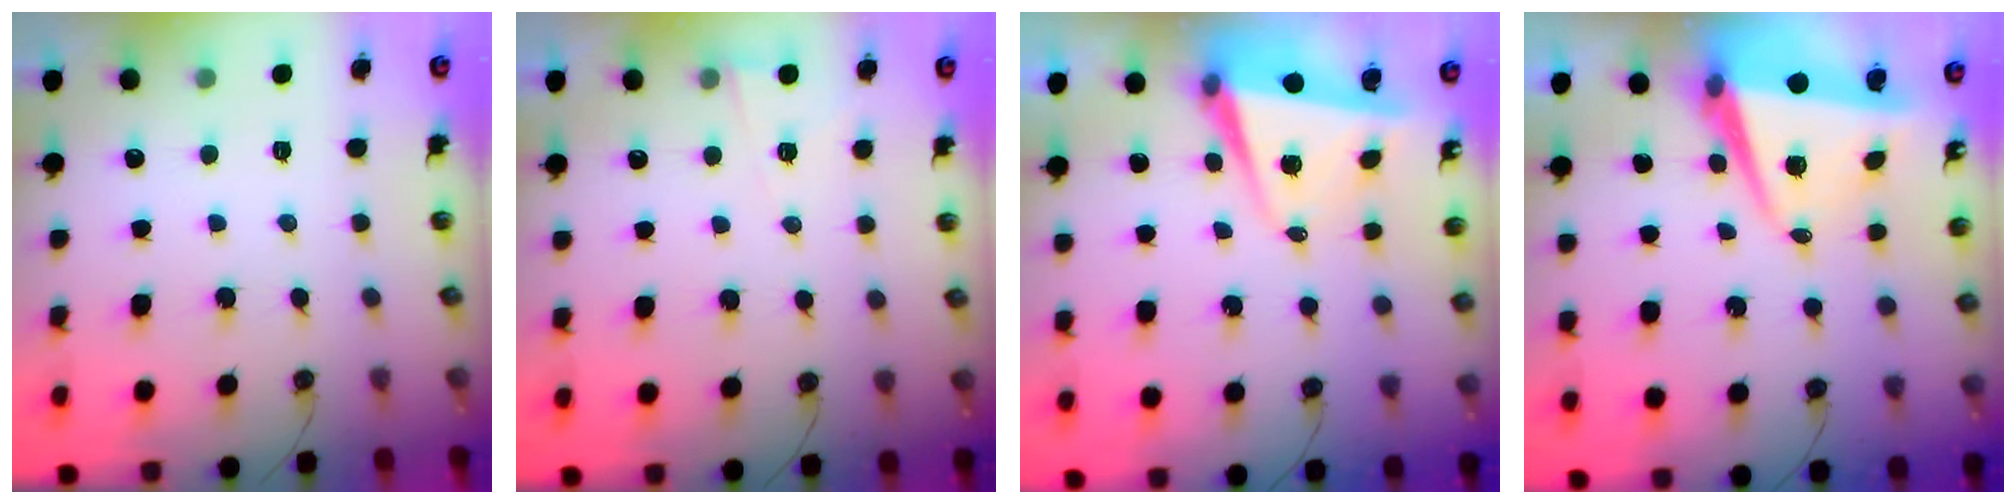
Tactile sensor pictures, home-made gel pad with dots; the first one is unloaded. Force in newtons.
{"total": 3.0, "press": 2.8, "slide": 1.1}
{"total": 5.5, "press": 5.5, "slide": 0.7}
{"total": 8.9, "press": 8.7, "slide": 2.1}